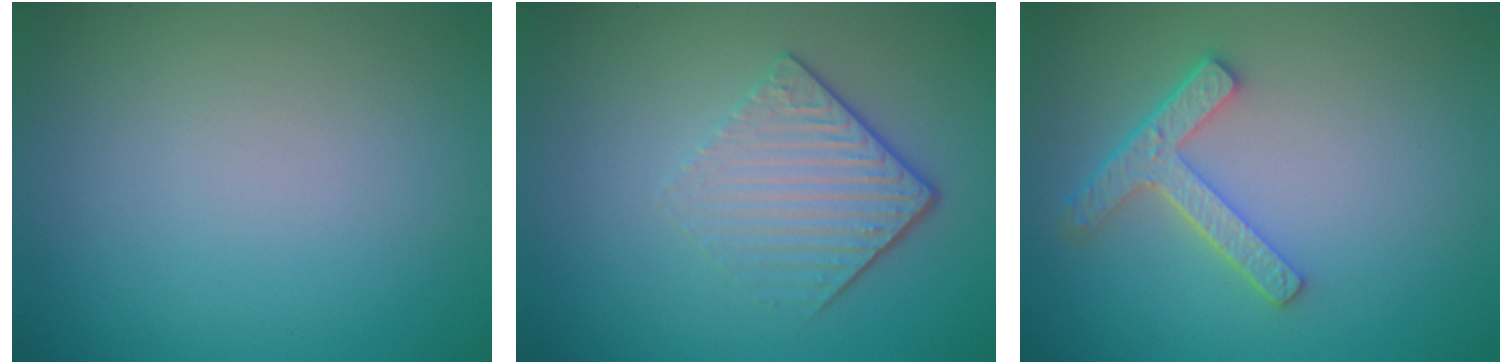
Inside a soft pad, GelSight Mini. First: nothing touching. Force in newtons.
{"total": 4.5, "press": 2.9, "slide": 3.3}
{"total": 3.8, "press": 2.9, "slide": 2.4}